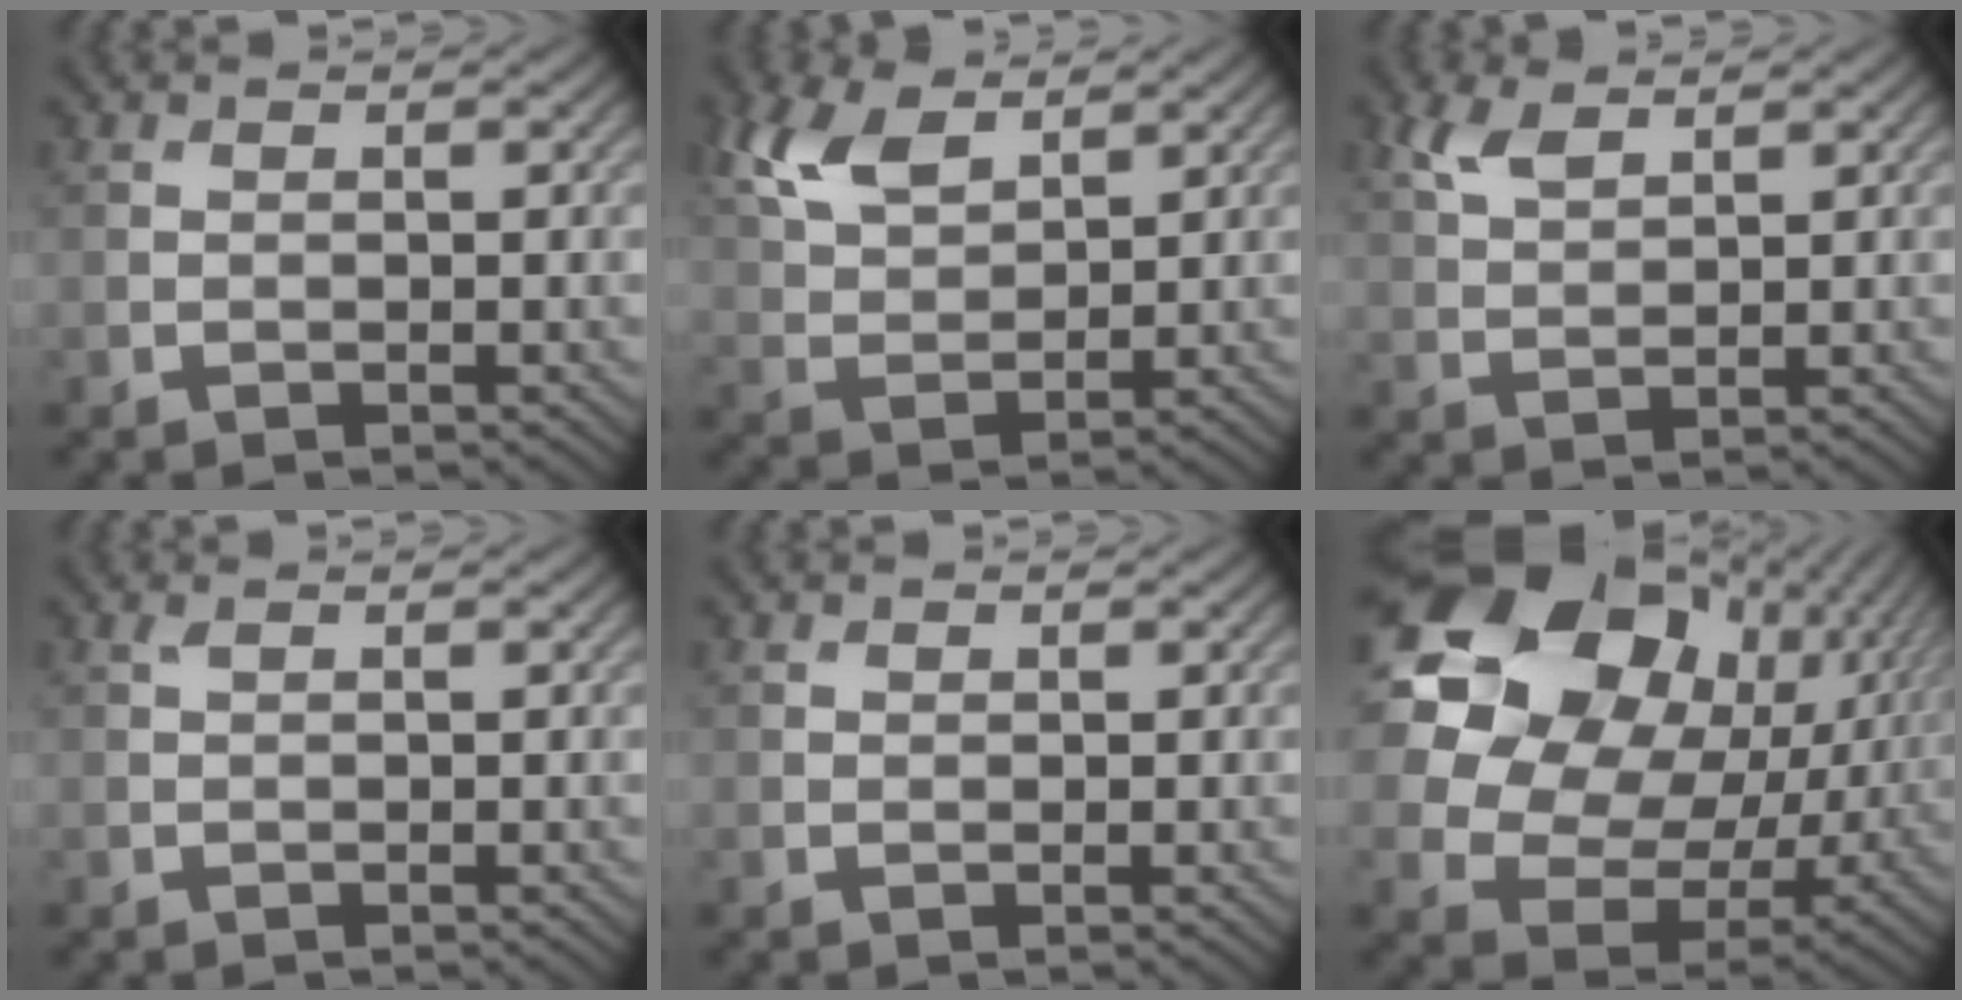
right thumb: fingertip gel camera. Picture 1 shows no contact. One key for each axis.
{"total": 7.6, "fx": 4.3, "fy": 4.0, "fz": 4.9, "tx": -0.126, "ty": 0.007, "tz": 0.090}
{"total": 3.9, "fx": 2.4, "fy": 1.9, "fz": 2.4, "tx": -0.061, "ty": 0.004, "tz": 0.054}
{"total": 0.6, "fx": 0.4, "fy": 0.2, "fz": 0.3, "tx": -0.012, "ty": 0.002, "tz": 0.009}
{"total": 0.7, "fx": 0.5, "fy": 0.5, "fz": 0.1, "tx": -0.003, "ty": -0.002, "tz": 0.011}
{"total": 24.2, "fx": 8.7, "fy": 18.9, "fz": 12.4, "tx": -0.328, "ty": 0.041, "tz": 0.155}